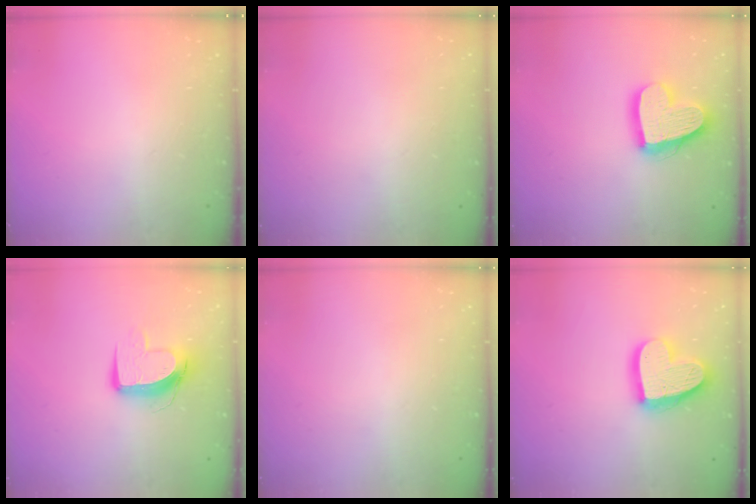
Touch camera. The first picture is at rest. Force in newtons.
{"total": 0.0}
{"total": 17.6, "press": 17.5, "slide": 1.9}
{"total": 10.3, "press": 10.3, "slide": 0.8}
{"total": 0.0}
{"total": 18.0, "press": 17.9, "slide": 1.3}